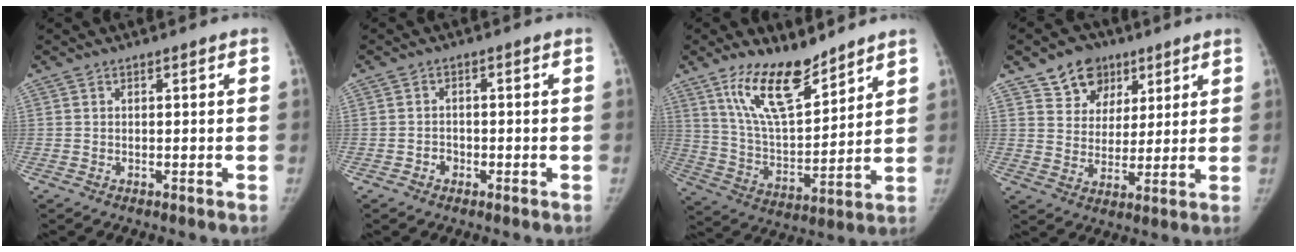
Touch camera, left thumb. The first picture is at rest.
{"total": 2.0, "force": [-1.0, 1.6, 0.5], "torque": [0.000, 0.010, -0.018]}
{"total": 14.8, "force": [10.4, 5.2, 9.1], "torque": [-0.135, -0.069, 0.203]}
{"total": 10.3, "force": [6.2, 7.8, 2.8], "torque": [-0.010, -0.028, 0.109]}